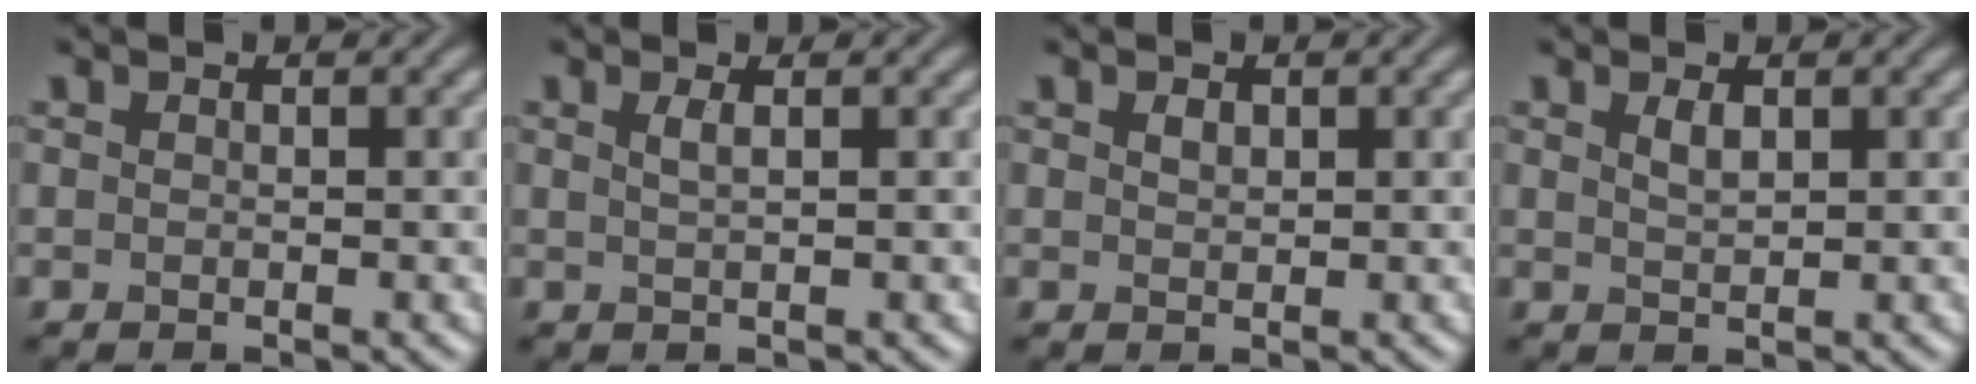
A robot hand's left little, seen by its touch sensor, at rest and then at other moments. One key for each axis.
{"total": 1.2, "fx": 0.5, "fy": 0.4, "fz": 1.0, "tx": -0.018, "ty": 0.002, "tz": 0.007}
{"total": 0.9, "fx": 0.5, "fy": 0.6, "fz": 0.6, "tx": -0.012, "ty": 0.000, "tz": 0.009}
{"total": 1.3, "fx": 0.7, "fy": 0.5, "fz": 1.0, "tx": -0.023, "ty": 0.001, "tz": 0.016}